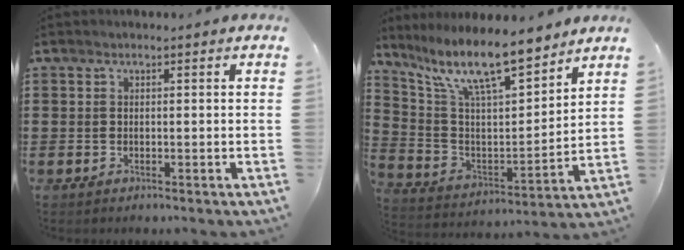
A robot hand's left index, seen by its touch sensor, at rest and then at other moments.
{"total": 12.4, "force": [9.9, 2.8, 7.0], "torque": [-0.154, -0.055, 0.170]}